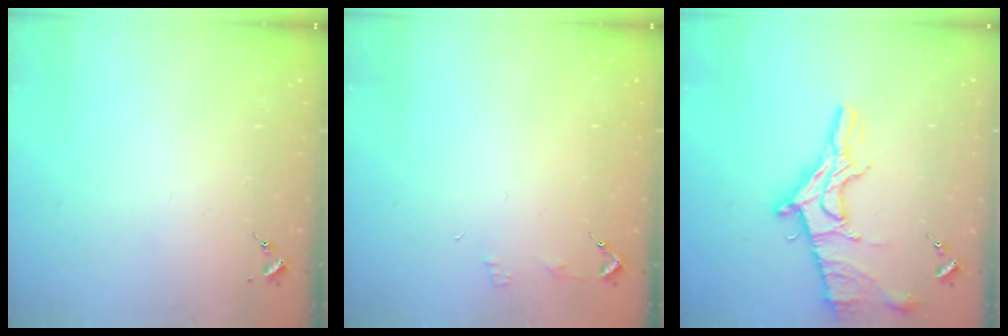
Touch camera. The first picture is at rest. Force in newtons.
{"total": 2.9, "press": 2.9, "slide": 0.2}
{"total": 15.5, "press": 15.5, "slide": 1.1}